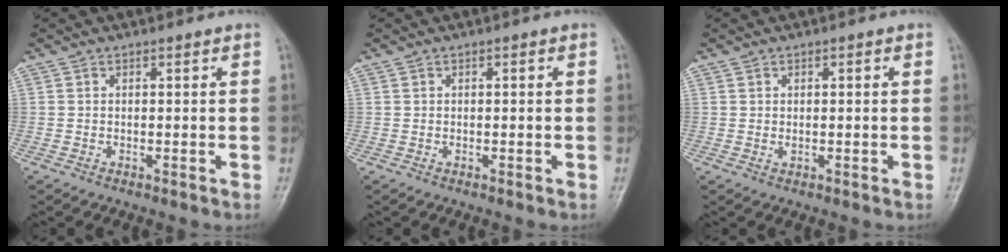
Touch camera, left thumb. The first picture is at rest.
{"total": 0.0}
{"total": 0.8, "force": [0.0, 0.5, 0.6], "torque": [-0.012, 0.001, 0.001]}